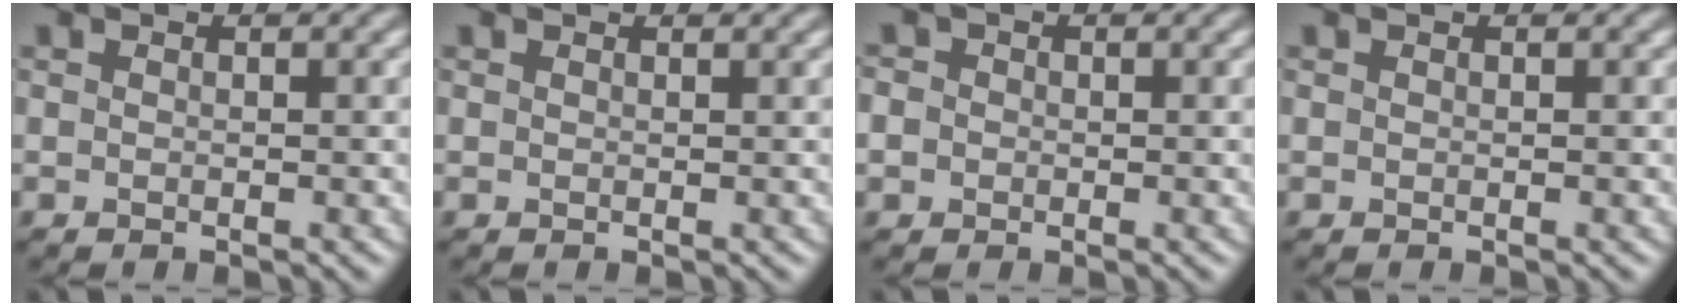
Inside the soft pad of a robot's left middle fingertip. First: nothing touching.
{"total": 0.9, "force": [0.9, 0.2, 0.1], "torque": [0.000, -0.002, 0.005]}
{"total": 1.5, "force": [0.1, 1.5, 0.3], "torque": [0.003, 0.006, -0.005]}
{"total": 0.0}